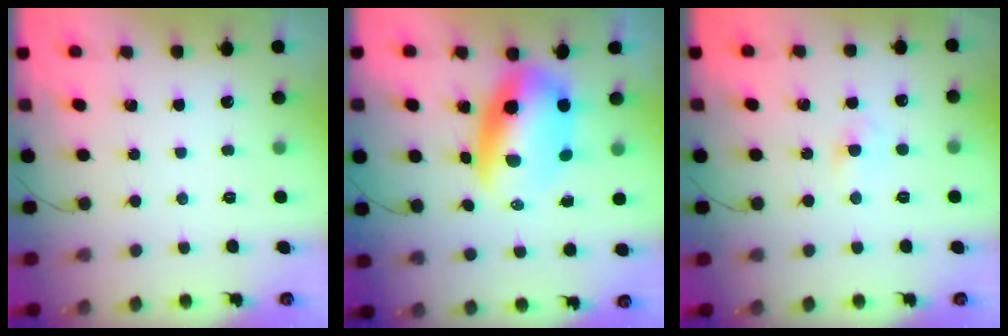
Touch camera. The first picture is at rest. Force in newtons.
{"total": 10.6, "press": 10.3, "slide": 2.5}
{"total": 3.0, "press": 2.8, "slide": 1.1}